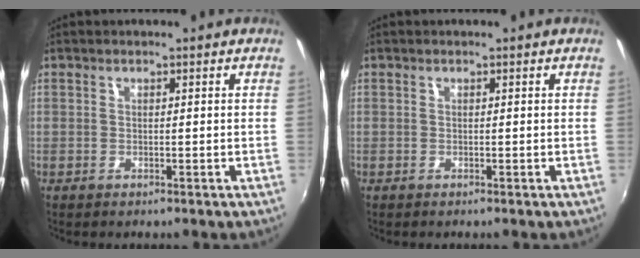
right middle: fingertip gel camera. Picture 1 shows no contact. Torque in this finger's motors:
{"motor_torque": [0.00, 0.00, 0.00, 0.00]}